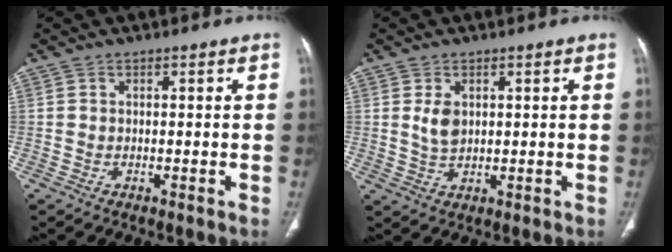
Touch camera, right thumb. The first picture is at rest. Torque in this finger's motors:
{"motor_torque": [0.00, 0.00, 0.19, 0.11, 0.00]}